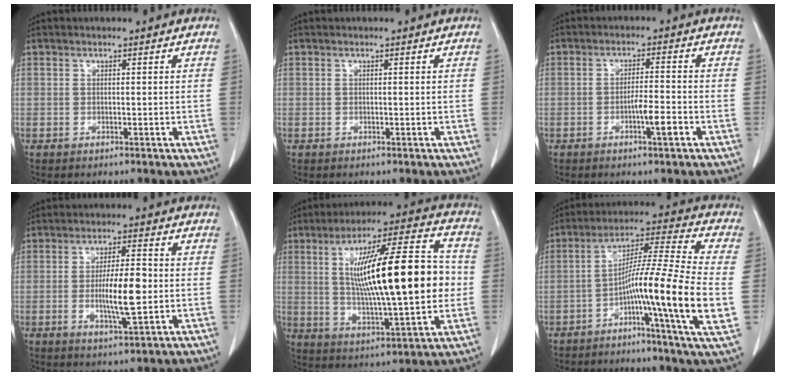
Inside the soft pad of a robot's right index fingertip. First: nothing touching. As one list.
[{"total": 0.0}, {"total": 4.2, "force": [-1.8, 0.1, 3.8], "torque": [-0.059, -0.001, -0.030]}, {"total": 7.8, "force": [-0.9, 1.3, 7.6], "torque": [-0.137, -0.004, -0.016]}, {"total": 22.4, "force": [1.7, 3.8, 22.1], "torque": [-0.363, 0.021, 0.028]}, {"total": 16.6, "force": [-3.8, -1.0, 16.1], "torque": [-0.267, 0.002, -0.076]}]